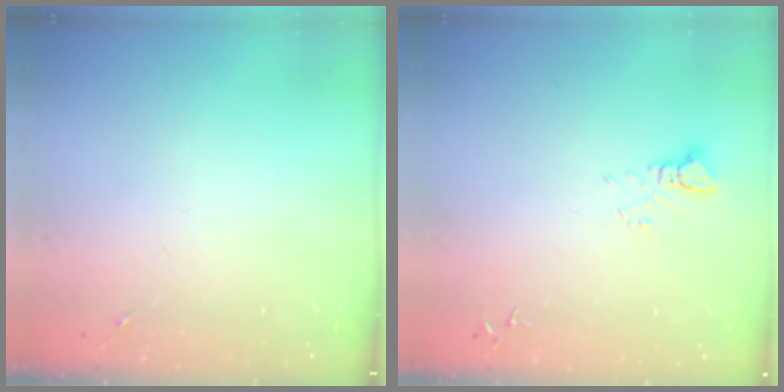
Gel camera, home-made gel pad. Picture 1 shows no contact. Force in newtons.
{"total": 3.3, "press": 3.3, "slide": 0.2}